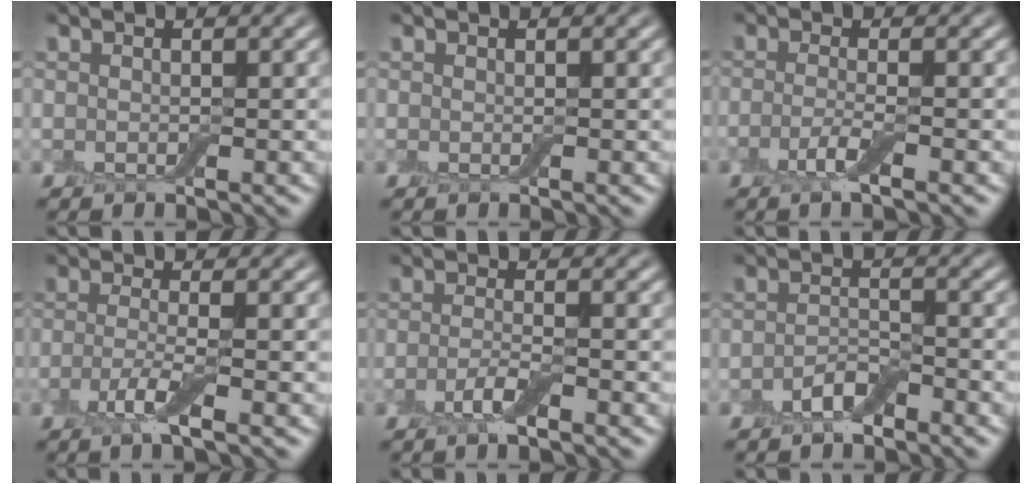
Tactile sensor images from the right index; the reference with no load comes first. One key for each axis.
{"total": 0.0}
{"total": 2.1, "fx": -1.0, "fy": 0.3, "fz": 1.8, "tx": -0.040, "ty": 0.000, "tz": -0.026}
{"total": 2.8, "fx": -1.2, "fy": 0.5, "fz": 2.4, "tx": -0.051, "ty": -0.004, "tz": -0.033}
{"total": 2.2, "fx": -1.2, "fy": 0.5, "fz": 1.8, "tx": -0.038, "ty": 0.002, "tz": -0.029}
{"total": 2.3, "fx": -1.6, "fy": 1.0, "fz": 1.4, "tx": -0.025, "ty": 0.007, "tz": -0.032}